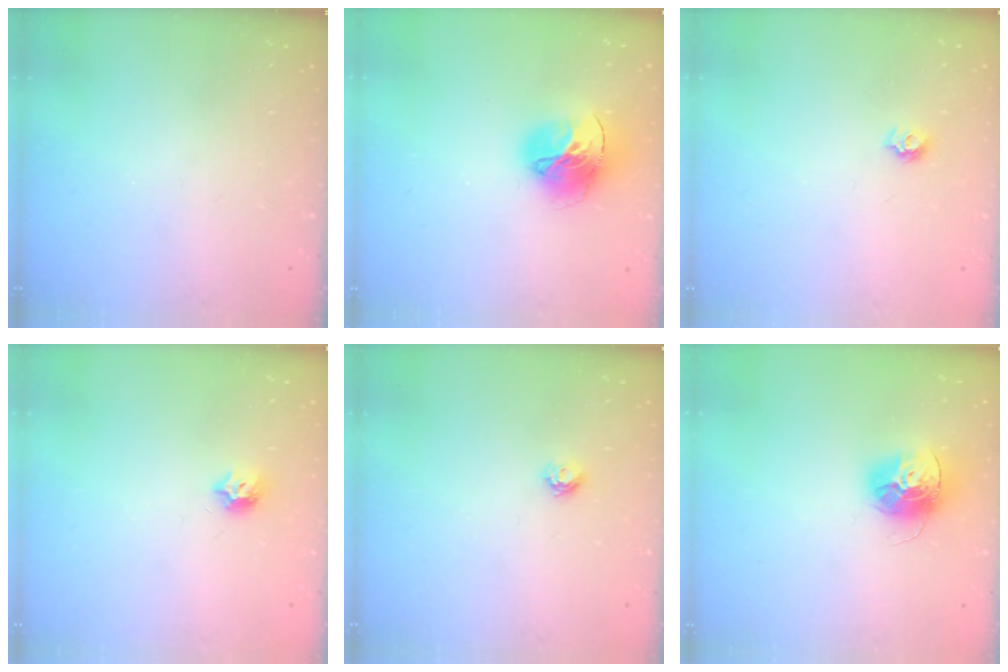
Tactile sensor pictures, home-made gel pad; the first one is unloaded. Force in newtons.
{"total": 16.7, "press": 16.6, "slide": 1.8}
{"total": 5.7, "press": 5.7, "slide": 0.6}
{"total": 6.4, "press": 6.4, "slide": 0.3}
{"total": 4.6, "press": 4.5, "slide": 0.6}
{"total": 13.7, "press": 13.7, "slide": 1.2}